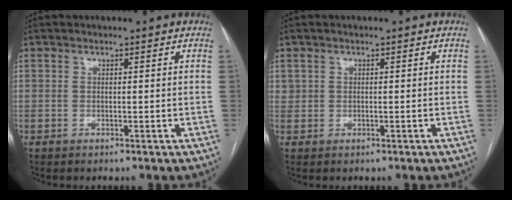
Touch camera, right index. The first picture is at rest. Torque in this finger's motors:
{"motor_torque": [0.12, 0.08, 0.02, 0.01]}